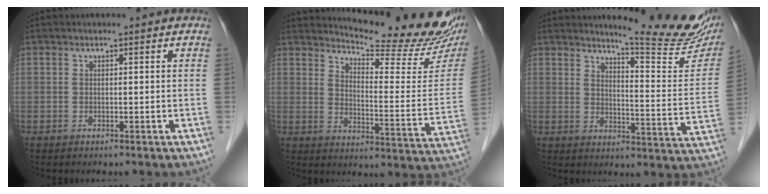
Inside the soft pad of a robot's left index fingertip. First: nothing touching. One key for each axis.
{"total": 19.4, "fx": 18.0, "fy": 2.4, "fz": 7.1, "tx": -0.102, "ty": -0.087, "tz": 0.218}
{"total": 15.8, "fx": 14.0, "fy": 0.7, "fz": 7.3, "tx": -0.095, "ty": -0.076, "tz": 0.166}